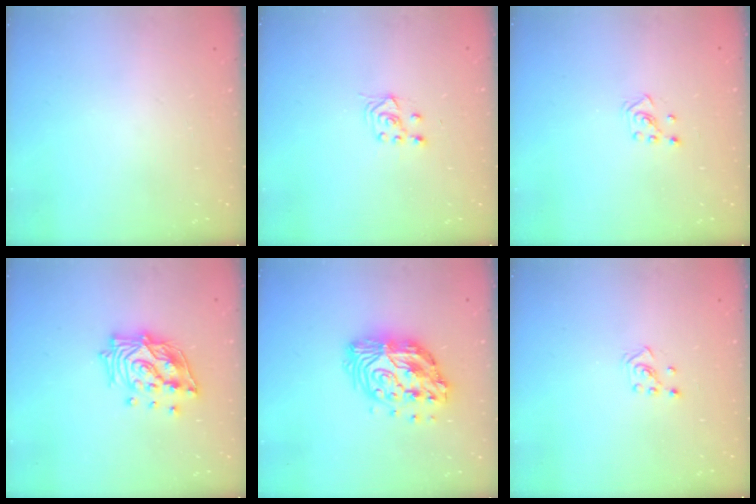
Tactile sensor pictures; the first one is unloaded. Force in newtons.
{"total": 3.7, "press": 3.6, "slide": 1.0}
{"total": 2.6, "press": 2.5, "slide": 0.6}
{"total": 17.3, "press": 17.1, "slide": 2.3}
{"total": 15.1, "press": 15.0, "slide": 1.1}
{"total": 2.6, "press": 2.5, "slide": 0.6}